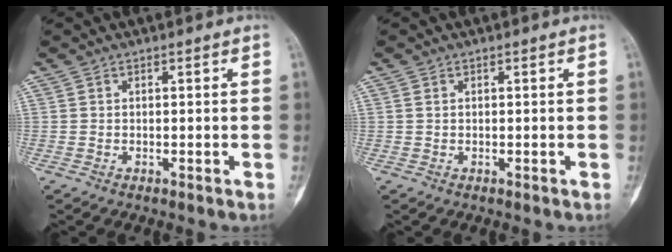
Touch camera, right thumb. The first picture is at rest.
{"total": 0.6, "force": [0.3, 0.4, 0.4], "torque": [-0.006, 0.002, 0.006]}